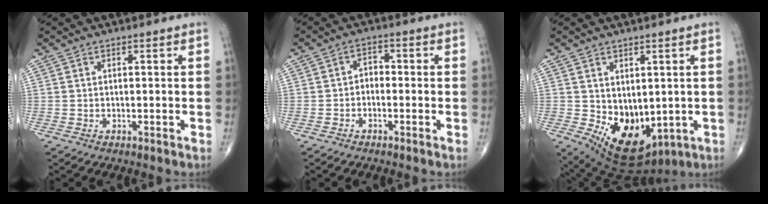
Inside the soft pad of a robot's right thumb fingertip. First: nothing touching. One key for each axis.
{"total": 2.5, "fx": -0.9, "fy": 1.8, "fz": 1.4, "tx": -0.008, "ty": 0.017, "tz": -0.026}
{"total": 12.9, "fx": -1.4, "fy": 8.6, "fz": 9.5, "tx": -0.124, "ty": -0.015, "tz": 0.014}